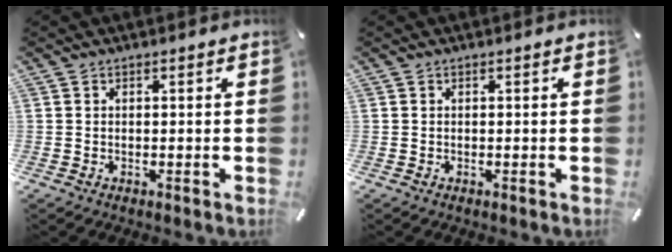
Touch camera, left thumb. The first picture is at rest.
{"total": 0.0}